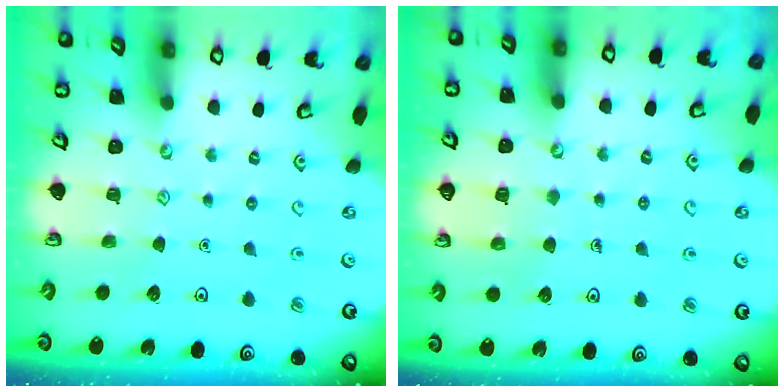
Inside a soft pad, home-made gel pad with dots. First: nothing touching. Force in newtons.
{"total": 5.7, "press": 5.7, "slide": 0.4}